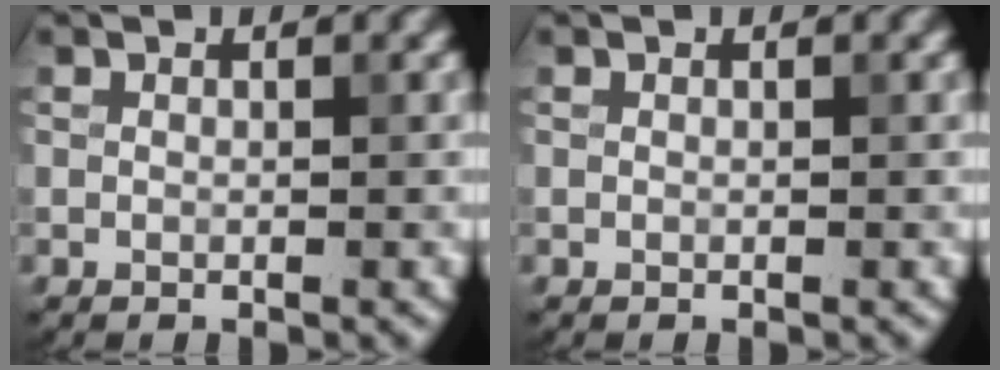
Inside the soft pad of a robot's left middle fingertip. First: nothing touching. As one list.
[{"total": 0.0}]